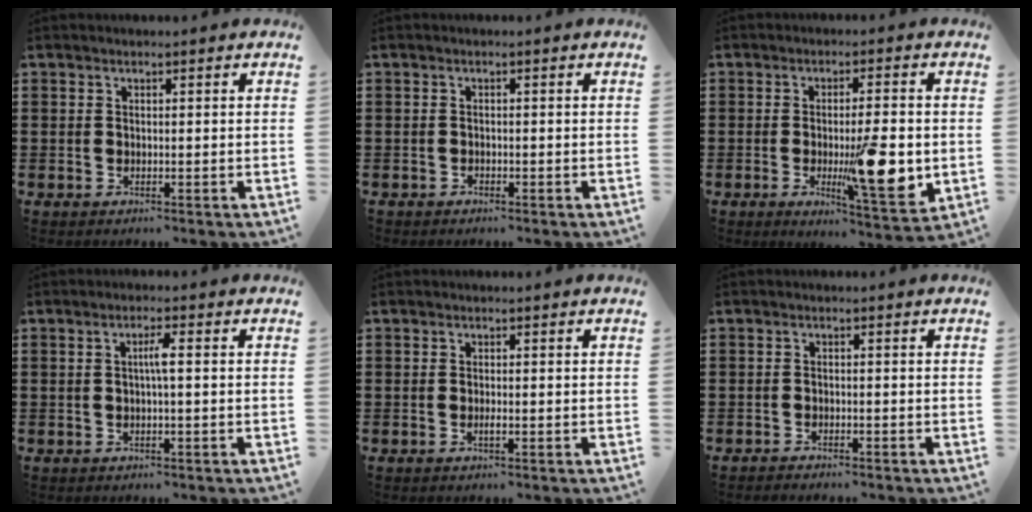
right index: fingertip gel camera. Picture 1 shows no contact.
{"total": 0.7, "force": [-0.6, 0.3, 0.1], "torque": [-0.003, 0.001, -0.014]}
{"total": 11.0, "force": [-1.8, 2.6, 10.5], "torque": [-0.168, -0.015, -0.024]}
{"total": 2.3, "force": [-0.1, 0.0, 2.3], "torque": [-0.043, -0.001, -0.005]}
{"total": 0.9, "force": [-0.4, 0.1, 0.8], "torque": [-0.016, -0.004, -0.006]}
{"total": 1.3, "force": [-1.3, 0.1, 0.0], "torque": [-0.004, 0.002, -0.028]}